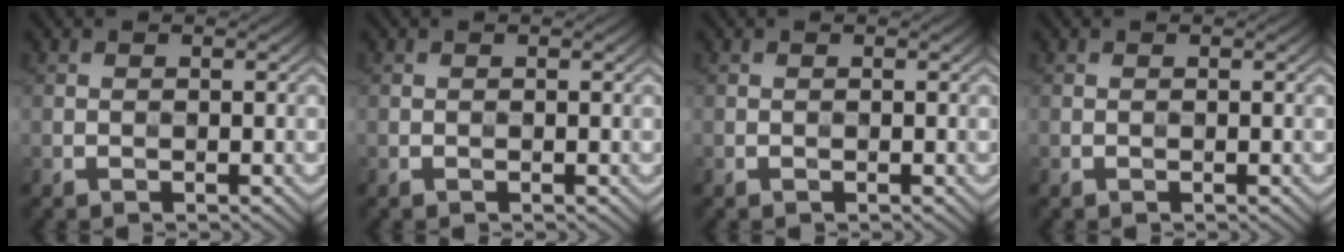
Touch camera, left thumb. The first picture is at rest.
{"total": 0.0}
{"total": 0.0}
{"total": 0.0}